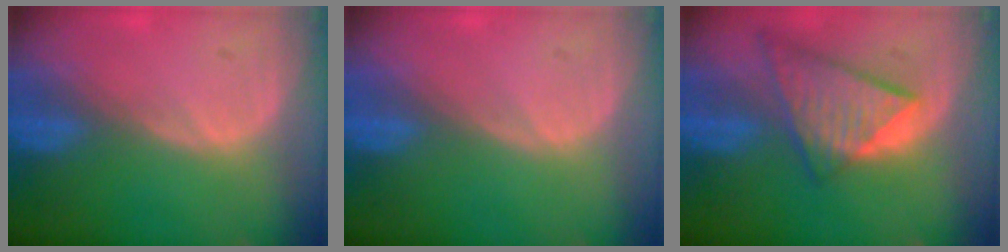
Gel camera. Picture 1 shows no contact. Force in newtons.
{"total": 0.0}
{"total": 9.0, "press": 7.8, "slide": 4.4}